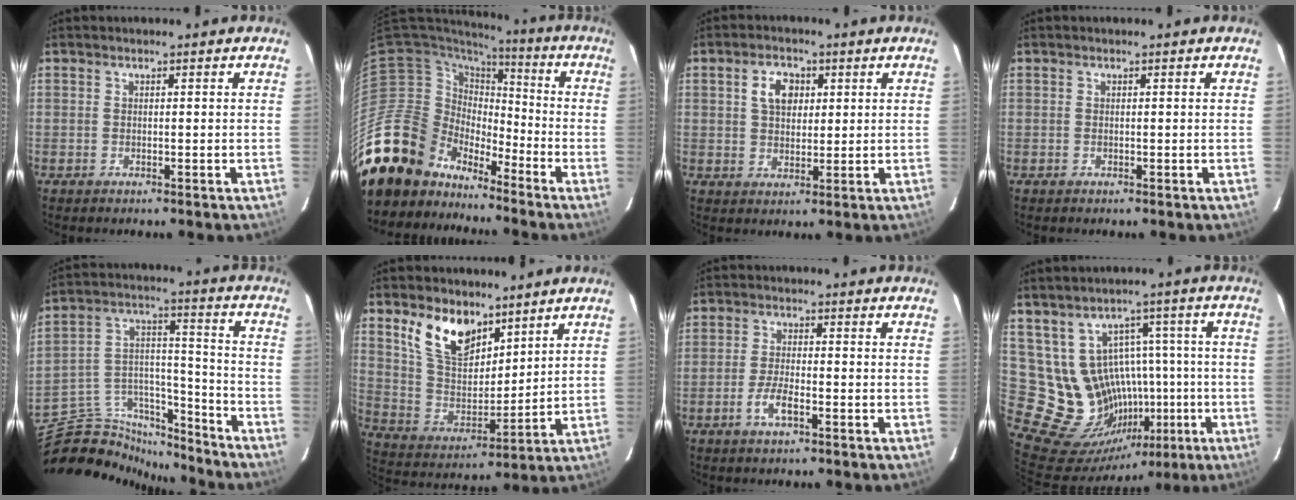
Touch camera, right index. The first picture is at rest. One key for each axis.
{"total": 17.1, "fx": -13.5, "fy": 9.9, "fz": 3.1, "tx": -0.086, "ty": 0.020, "tz": -0.243}
{"total": 5.4, "fx": 1.8, "fy": 3.7, "fz": 3.5, "tx": -0.058, "ty": 0.015, "tz": 0.035}
{"total": 0.0}
{"total": 18.1, "fx": -16.3, "fy": 6.1, "fz": 4.9, "tx": -0.099, "ty": 0.050, "tz": -0.270}
{"total": 12.9, "fx": 8.4, "fy": 6.9, "fz": 7.1, "tx": -0.144, "ty": 0.009, "tz": 0.168}
{"total": 4.1, "fx": -2.2, "fy": 0.9, "fz": 3.3, "tx": -0.075, "ty": -0.001, "tz": -0.043}
{"total": 17.1, "fx": -1.8, "fy": 15.9, "fz": 6.1, "tx": -0.141, "ty": 0.034, "tz": 0.015}